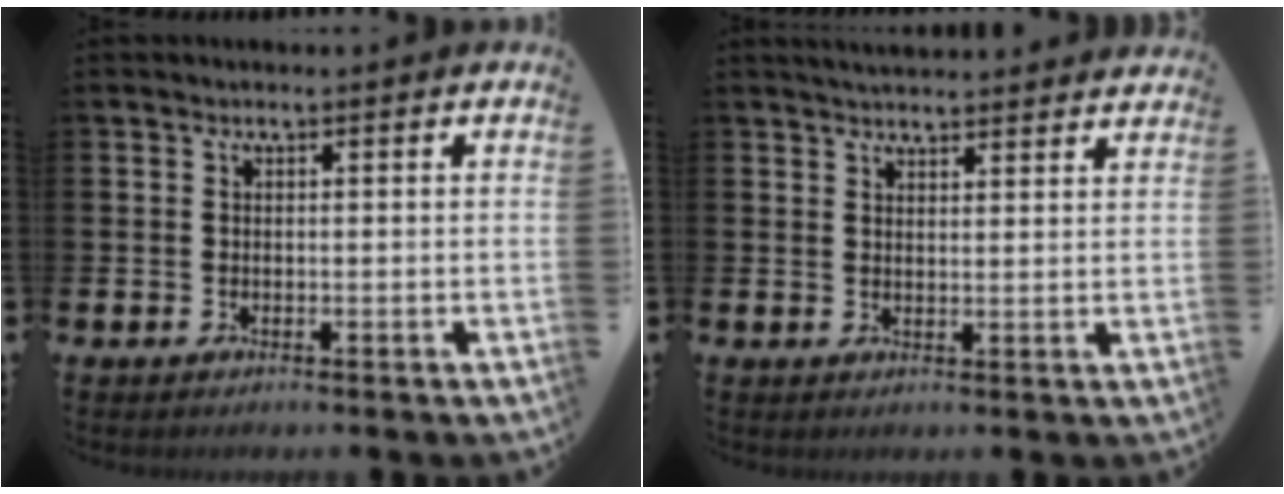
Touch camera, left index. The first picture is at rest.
{"total": 3.5, "force": [3.5, 0.2, 0.2], "torque": [-0.009, -0.018, 0.063]}